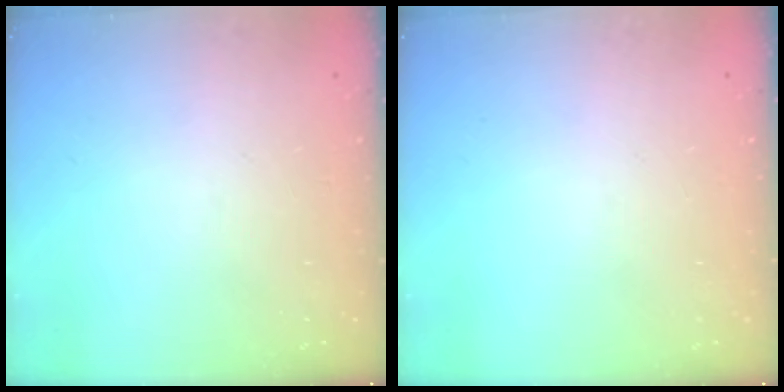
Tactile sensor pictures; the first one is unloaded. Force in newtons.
{"total": 0.0}